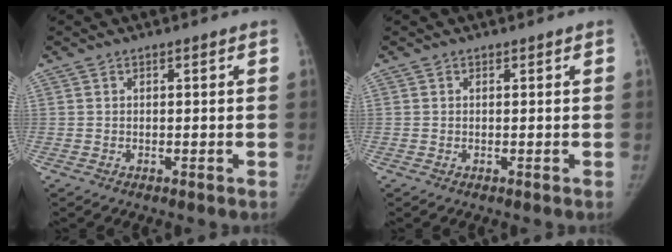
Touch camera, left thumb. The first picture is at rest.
{"total": 0.0}